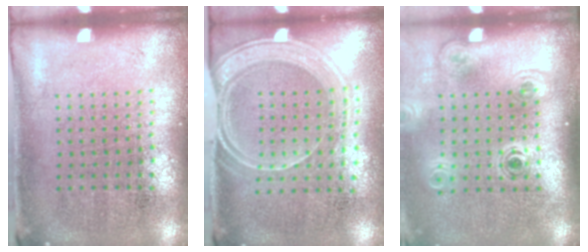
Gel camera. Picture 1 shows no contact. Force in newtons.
{"total": 1.8, "press": 1.5, "slide": 0.9}
{"total": 1.8, "press": 1.2, "slide": 1.3}